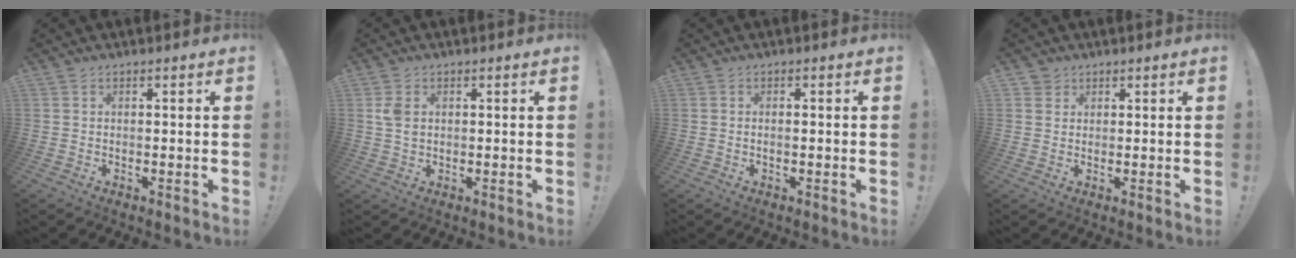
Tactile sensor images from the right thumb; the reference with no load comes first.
{"total": 3.4, "force": [1.0, 2.3, 2.3], "torque": [-0.036, 0.001, 0.017]}
{"total": 0.9, "force": [-0.3, -0.1, 0.8], "torque": [-0.007, -0.004, -0.006]}
{"total": 2.2, "force": [1.5, 1.6, 0.0], "torque": [0.002, -0.005, 0.026]}